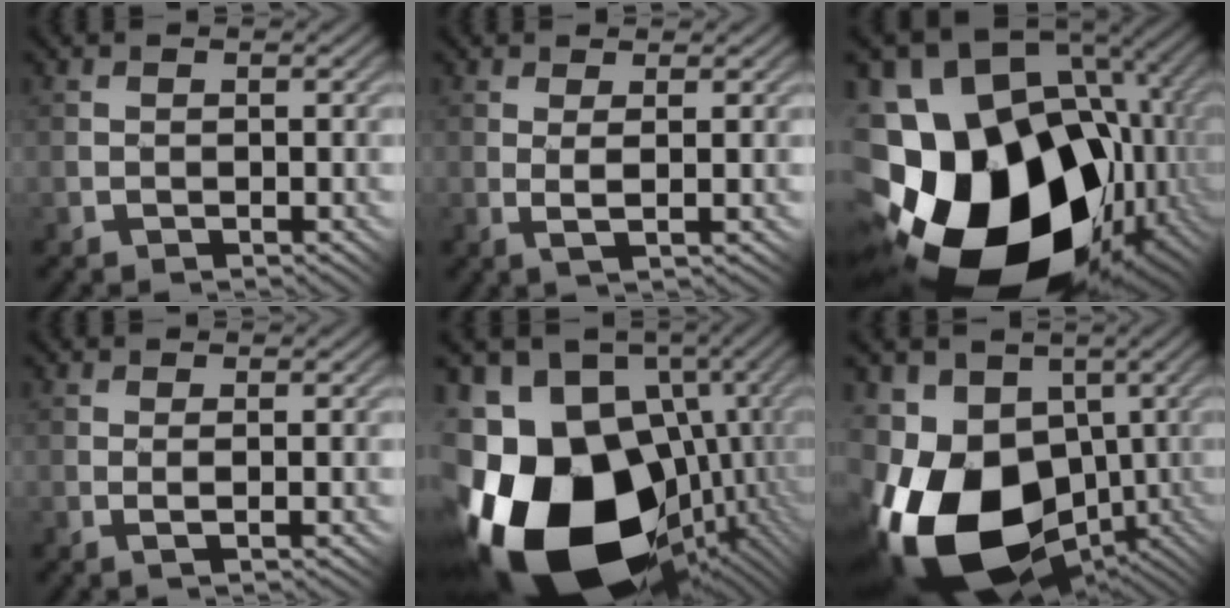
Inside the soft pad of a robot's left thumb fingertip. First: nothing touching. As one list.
[{"total": 2.0, "force": [0.8, -0.8, 1.6], "torque": [-0.032, 0.009, 0.014]}, {"total": 22.0, "force": [-6.5, 16.0, 13.7], "torque": [-0.285, -0.039, -0.083]}, {"total": 1.4, "force": [0.3, -0.4, 1.3], "torque": [-0.020, 0.008, 0.004]}, {"total": 21.8, "force": [-6.6, 14.7, 14.6], "torque": [-0.313, -0.043, -0.089]}, {"total": 18.7, "force": [-5.6, 12.7, 12.5], "torque": [-0.292, -0.039, -0.079]}]